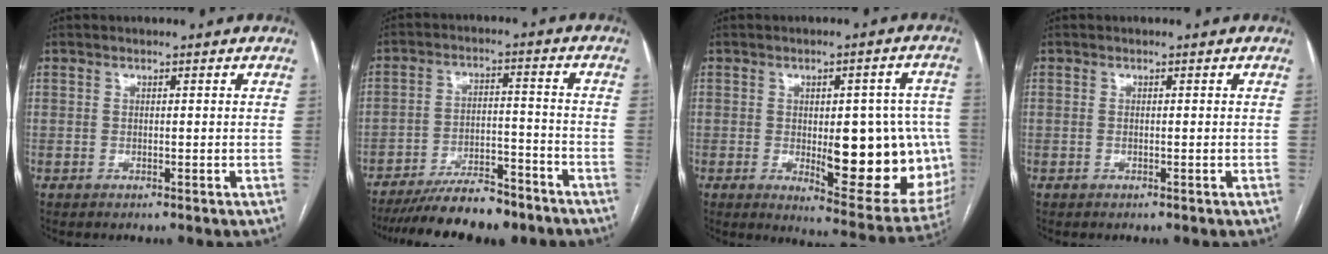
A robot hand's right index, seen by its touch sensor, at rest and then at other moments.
{"total": 13.3, "force": [-11.3, 3.2, 6.2], "torque": [-0.095, 0.006, -0.179]}
{"total": 17.8, "force": [-2.1, 6.3, 16.5], "torque": [-0.157, 0.007, -0.002]}
{"total": 0.0}